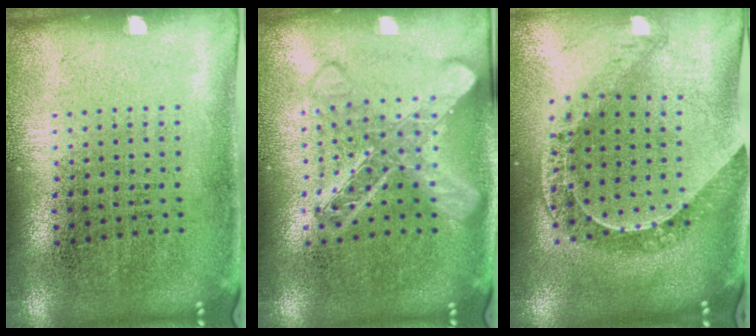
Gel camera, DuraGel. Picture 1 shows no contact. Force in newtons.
{"total": 2.9, "press": 2.8, "slide": 0.5}
{"total": 1.0, "press": 1.0, "slide": 0.2}